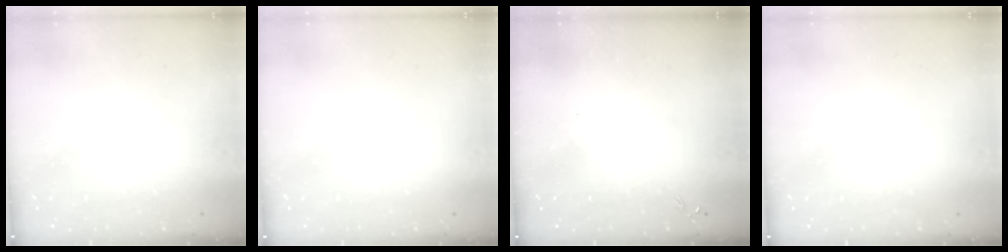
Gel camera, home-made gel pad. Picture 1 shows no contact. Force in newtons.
{"total": 0.0}
{"total": 0.0}
{"total": 0.0}